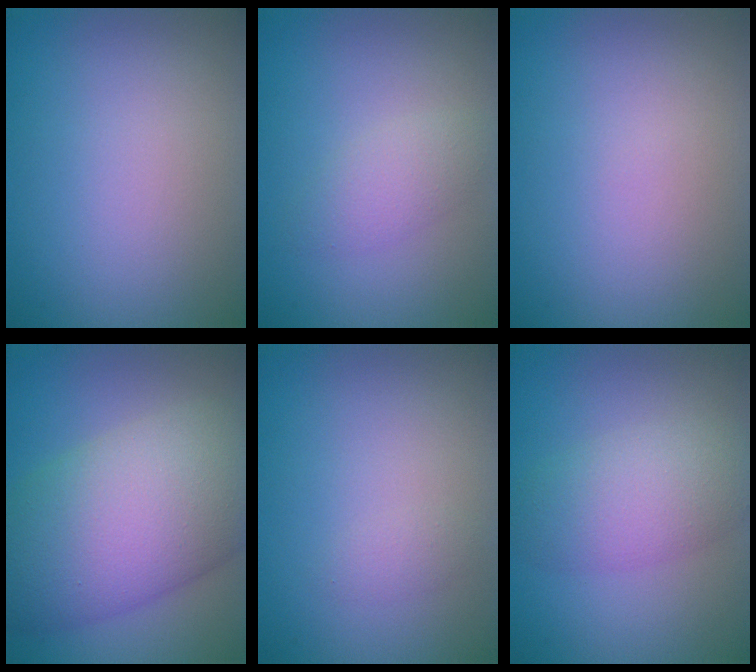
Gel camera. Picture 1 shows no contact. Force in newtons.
{"total": 2.1, "press": 2.1, "slide": 0.1}
{"total": 0.0}
{"total": 12.2, "press": 12.2, "slide": 0.6}
{"total": 0.9, "press": 0.9, "slide": 0.1}
{"total": 4.6, "press": 4.6, "slide": 0.1}